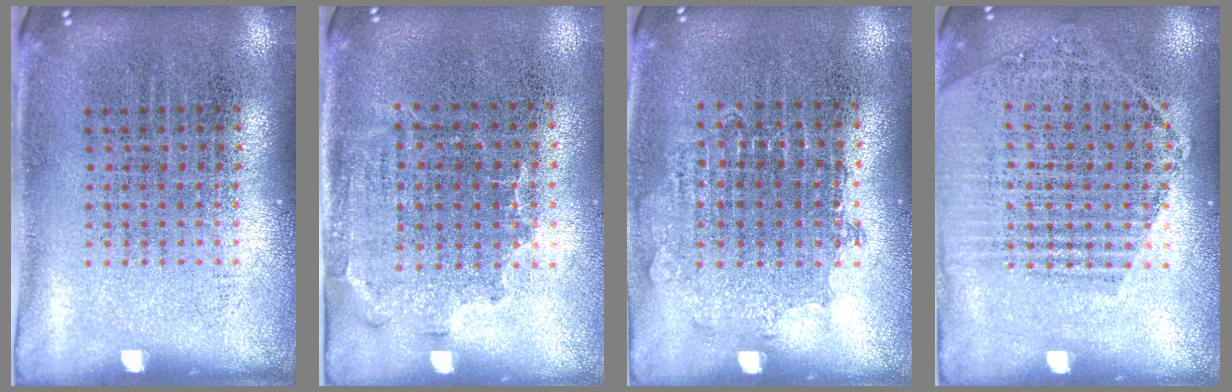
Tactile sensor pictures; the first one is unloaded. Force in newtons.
{"total": 1.5, "press": 1.1, "slide": 0.9}
{"total": 0.7, "press": 0.7, "slide": 0.2}
{"total": 1.4, "press": 1.4, "slide": 0.1}